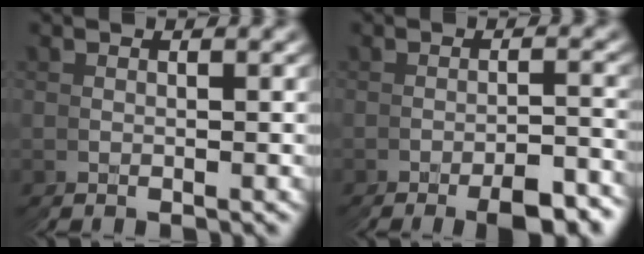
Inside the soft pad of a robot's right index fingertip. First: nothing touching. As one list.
[{"total": 3.4, "force": [-3.2, -0.4, 1.3], "torque": [-0.007, 0.006, -0.053]}]